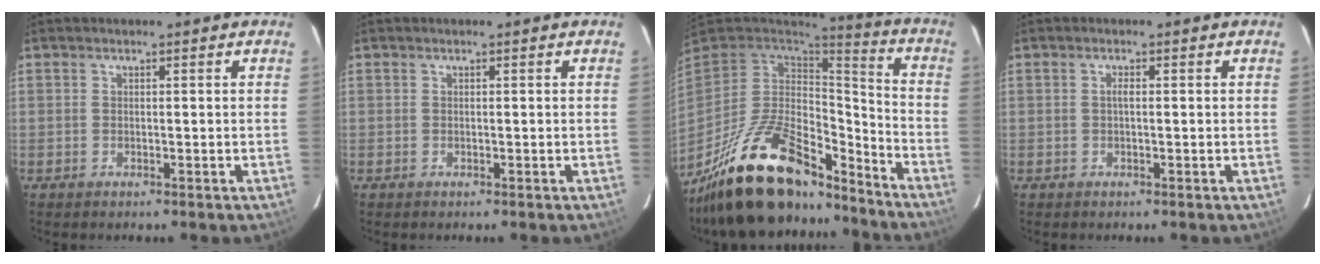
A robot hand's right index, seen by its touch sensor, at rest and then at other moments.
{"total": 0.0}
{"total": 24.7, "force": [-18.2, 9.2, 13.8], "torque": [-0.269, -0.012, -0.290]}
{"total": 0.9, "force": [0.0, 0.2, 0.9], "torque": [-0.017, 0.004, -0.002]}